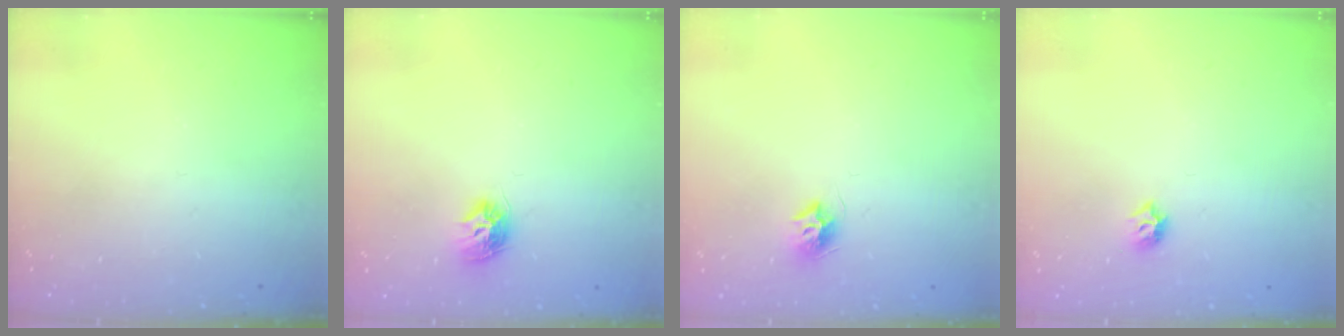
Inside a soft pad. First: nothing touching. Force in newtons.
{"total": 8.3, "press": 8.3, "slide": 0.2}
{"total": 7.4, "press": 7.4, "slide": 0.0}
{"total": 4.0, "press": 3.9, "slide": 0.8}